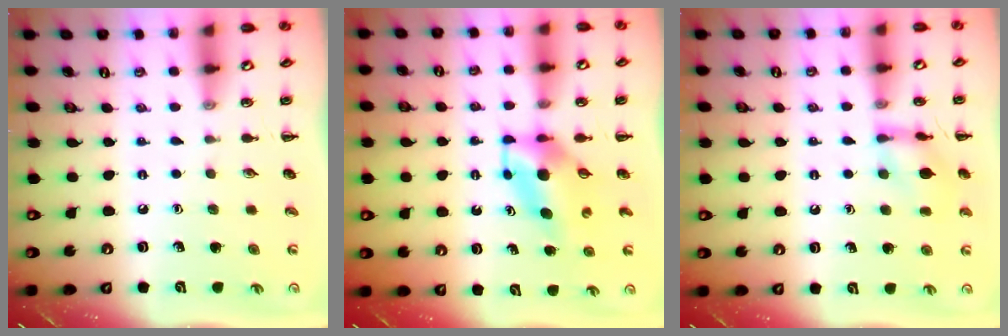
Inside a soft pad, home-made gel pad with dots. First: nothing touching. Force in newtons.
{"total": 5.6, "press": 5.5, "slide": 1.1}
{"total": 10.8, "press": 10.8, "slide": 0.3}